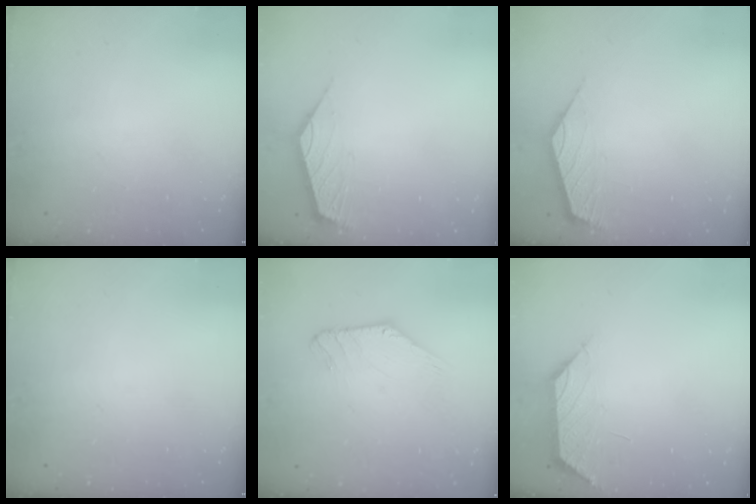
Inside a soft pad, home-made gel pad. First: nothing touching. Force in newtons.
{"total": 2.6, "press": 2.5, "slide": 0.7}
{"total": 2.2, "press": 2.2, "slide": 0.5}
{"total": 0.0}
{"total": 0.9, "press": 0.9, "slide": 0.1}
{"total": 1.2, "press": 1.1, "slide": 0.6}